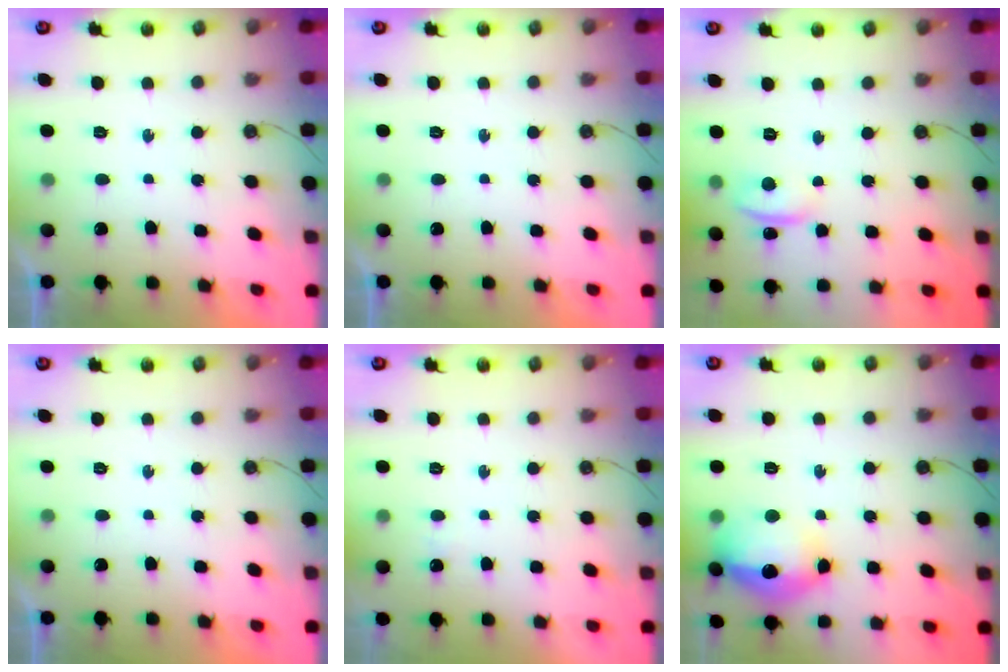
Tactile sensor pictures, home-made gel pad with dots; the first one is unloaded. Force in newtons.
{"total": 0.0}
{"total": 8.6, "press": 2.0, "slide": 8.3}
{"total": 0.0}
{"total": 12.8, "press": 2.8, "slide": 12.5}
{"total": 16.7, "press": 16.3, "slide": 3.5}